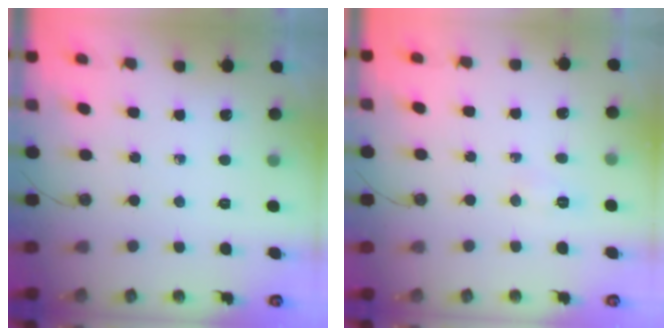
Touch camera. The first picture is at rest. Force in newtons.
{"total": 4.4, "press": 4.1, "slide": 1.7}